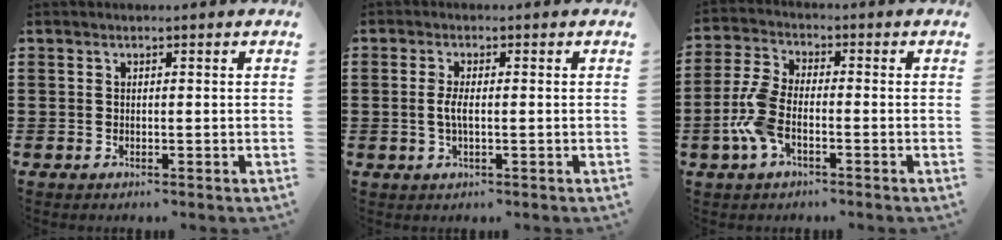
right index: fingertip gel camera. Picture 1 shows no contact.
{"total": 2.8, "force": [-0.3, 0.6, 2.7], "torque": [-0.064, -0.006, -0.012]}
{"total": 6.7, "force": [-2.4, 2.9, 5.5], "torque": [-0.145, -0.007, -0.053]}